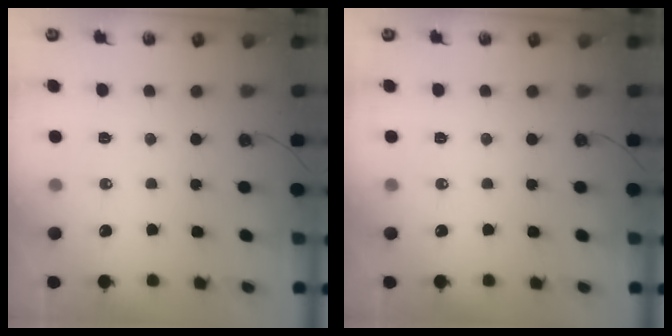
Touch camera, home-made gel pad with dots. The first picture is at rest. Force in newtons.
{"total": 0.0}